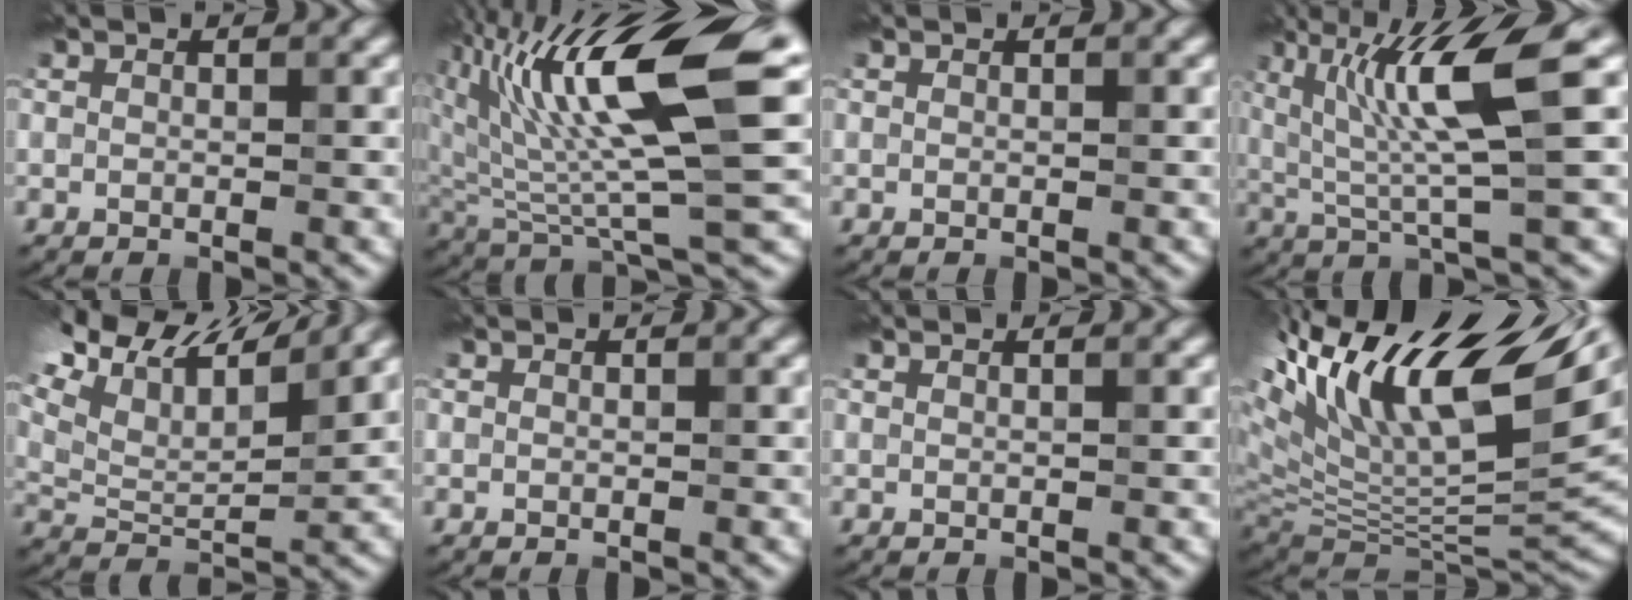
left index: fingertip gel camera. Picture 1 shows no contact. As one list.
[{"total": 12.7, "force": [4.2, 3.6, 11.4], "torque": [-0.213, 0.010, 0.081]}, {"total": 0.0}, {"total": 7.1, "force": [1.3, 1.0, 6.9], "torque": [-0.126, -0.001, 0.033]}, {"total": 11.6, "force": [7.3, 4.6, 7.8], "torque": [-0.153, 0.042, 0.135]}, {"total": 0.0}, {"total": 1.2, "force": [0.8, 0.6, 0.6], "torque": [0.007, 0.012, -0.008]}, {"total": 16.5, "force": [5.5, 7.0, 13.8], "torque": [-0.252, 0.010, 0.133]}]